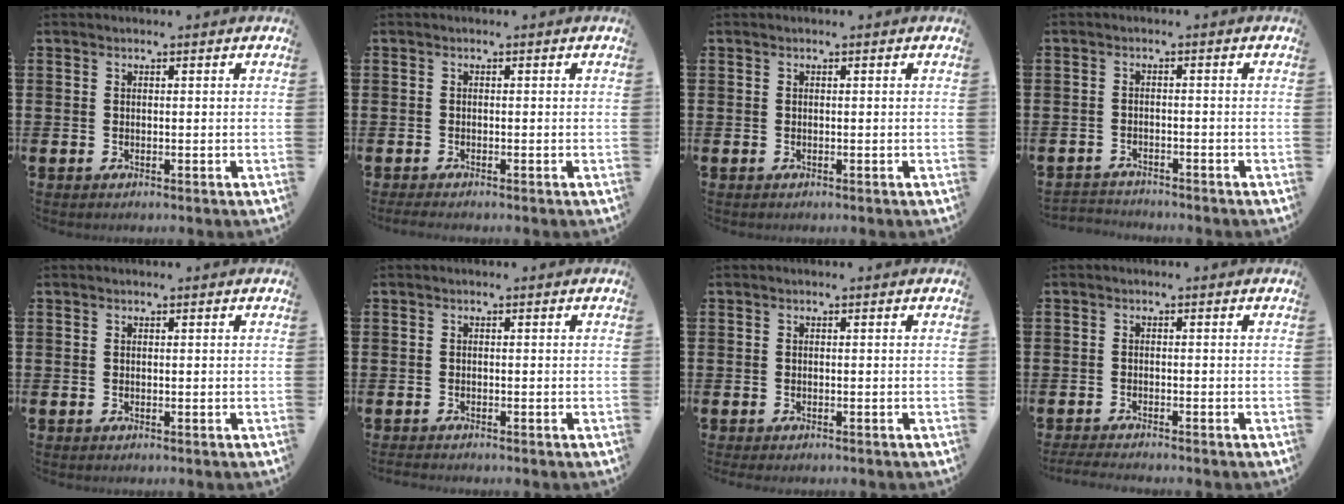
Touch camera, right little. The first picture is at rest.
{"total": 0.5, "force": [-0.3, 0.0, 0.4], "torque": [-0.006, 0.000, -0.006]}
{"total": 0.0}
{"total": 1.8, "force": [-1.8, 0.1, -0.2], "torque": [-0.001, 0.002, -0.040]}
{"total": 0.0}
{"total": 0.0}
{"total": 0.0}
{"total": 1.2, "force": [-1.1, -0.1, 0.5], "torque": [-0.007, 0.003, -0.021]}